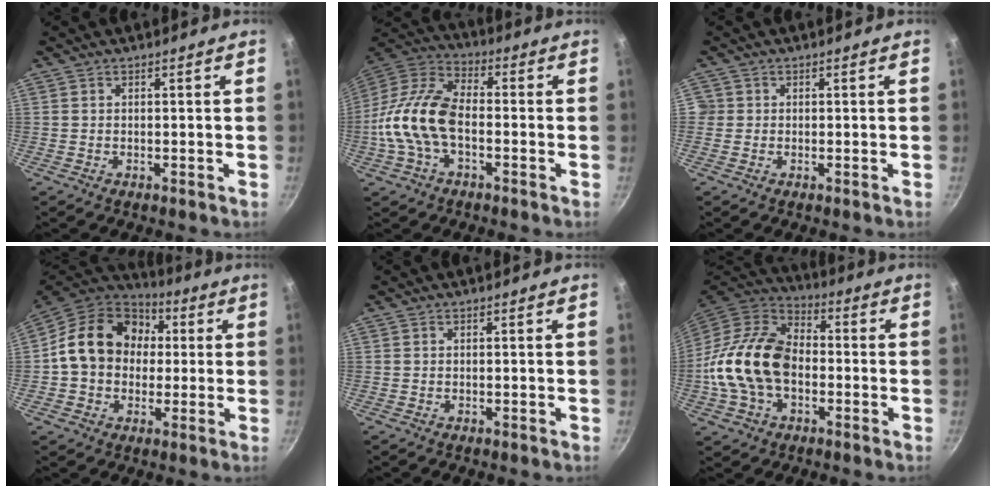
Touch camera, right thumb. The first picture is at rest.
{"total": 15.3, "force": [-2.8, 8.6, 12.4], "torque": [-0.234, 0.040, -0.071]}
{"total": 1.5, "force": [0.0, 1.4, 0.2], "torque": [0.009, 0.005, -0.003]}
{"total": 18.5, "force": [2.1, 15.0, 10.7], "torque": [-0.154, 0.037, 0.021]}
{"total": 0.0}
{"total": 18.9, "force": [-2.7, 13.0, 13.5], "torque": [-0.228, 0.035, -0.063]}